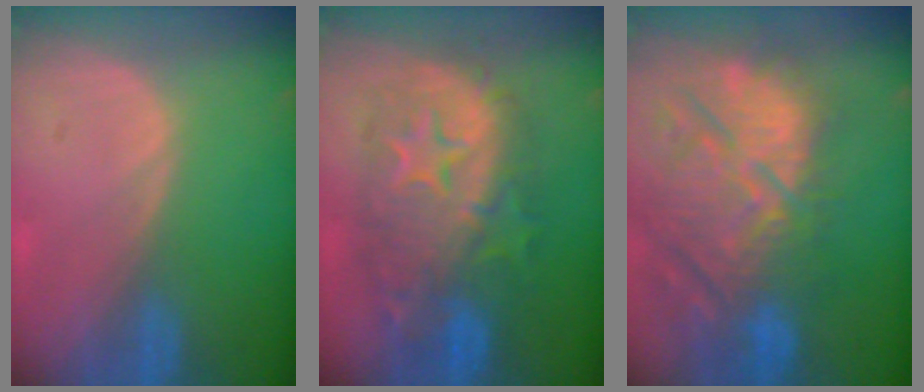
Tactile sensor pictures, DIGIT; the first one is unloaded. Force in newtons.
{"total": 11.5, "press": 11.5, "slide": 0.9}
{"total": 14.5, "press": 12.7, "slide": 7.1}